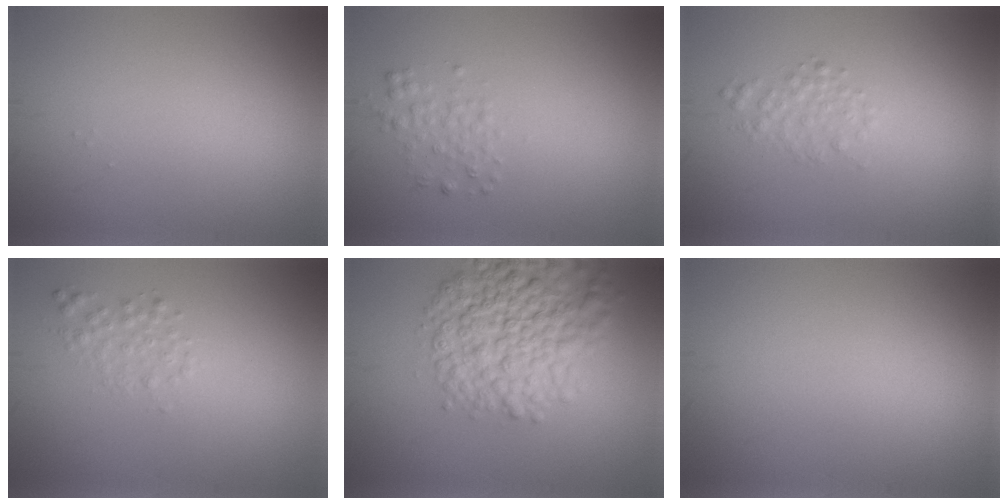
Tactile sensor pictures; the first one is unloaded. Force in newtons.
{"total": 1.5, "press": 1.5, "slide": 0.1}
{"total": 1.6, "press": 1.6, "slide": 0.1}
{"total": 1.5, "press": 1.5, "slide": 0.1}
{"total": 8.1, "press": 8.1, "slide": 0.3}
{"total": 0.0}